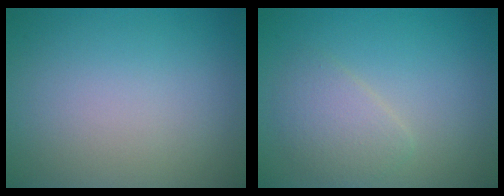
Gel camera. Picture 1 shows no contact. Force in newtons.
{"total": 2.5, "press": 2.5, "slide": 0.1}